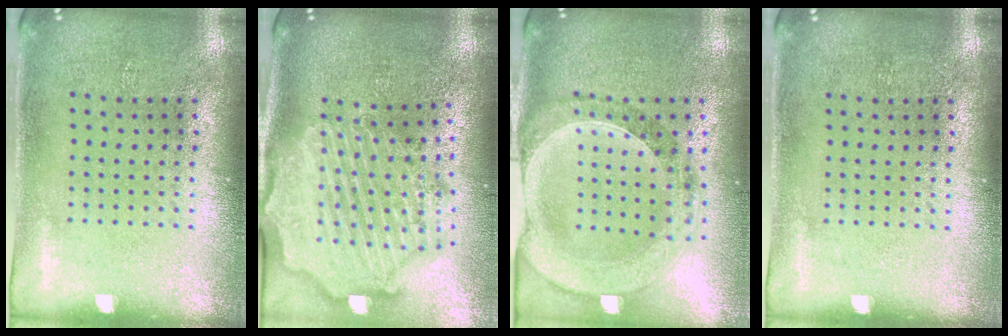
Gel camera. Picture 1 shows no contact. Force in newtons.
{"total": 3.4, "press": 2.9, "slide": 1.7}
{"total": 1.4, "press": 1.3, "slide": 0.4}
{"total": 0.0}